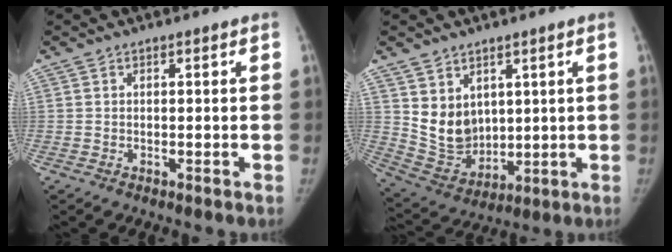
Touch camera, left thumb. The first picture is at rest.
{"total": 9.6, "force": [3.5, 7.5, 4.9], "torque": [-0.056, -0.036, 0.091]}